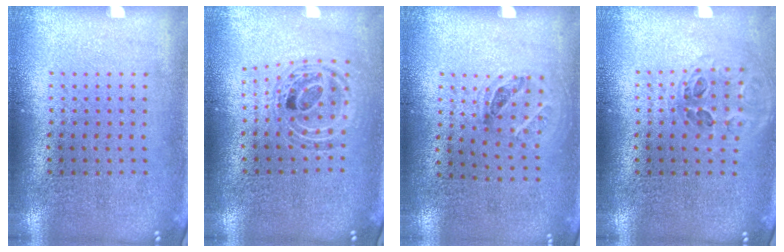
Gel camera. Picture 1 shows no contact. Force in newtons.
{"total": 0.7, "press": 0.7, "slide": 0.2}
{"total": 1.0, "press": 0.7, "slide": 0.7}
{"total": 1.0, "press": 1.0, "slide": 0.3}